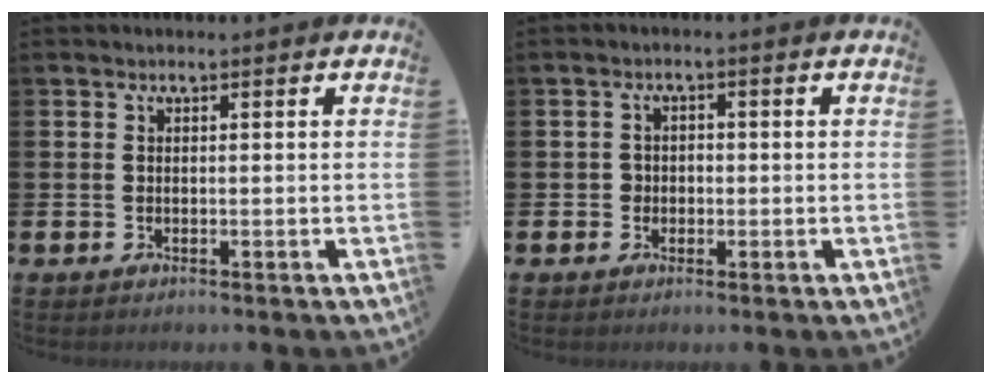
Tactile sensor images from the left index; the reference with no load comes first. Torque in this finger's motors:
{"motor_torque": [-0.11, -0.02, -0.03, -0.01]}